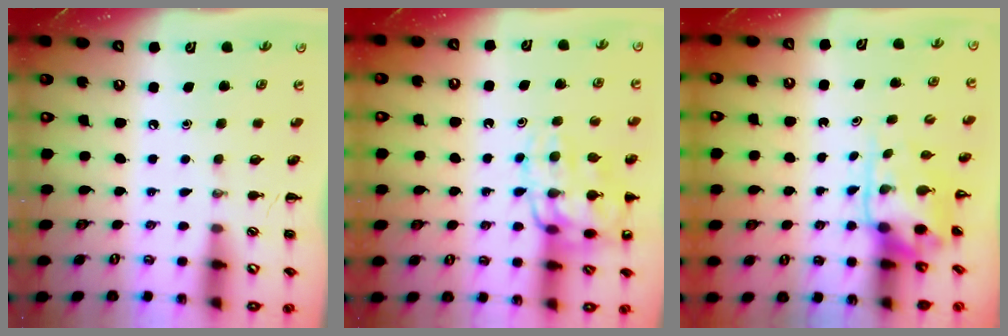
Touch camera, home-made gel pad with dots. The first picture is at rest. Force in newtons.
{"total": 14.6, "press": 14.5, "slide": 1.8}
{"total": 4.0, "press": 3.9, "slide": 0.8}